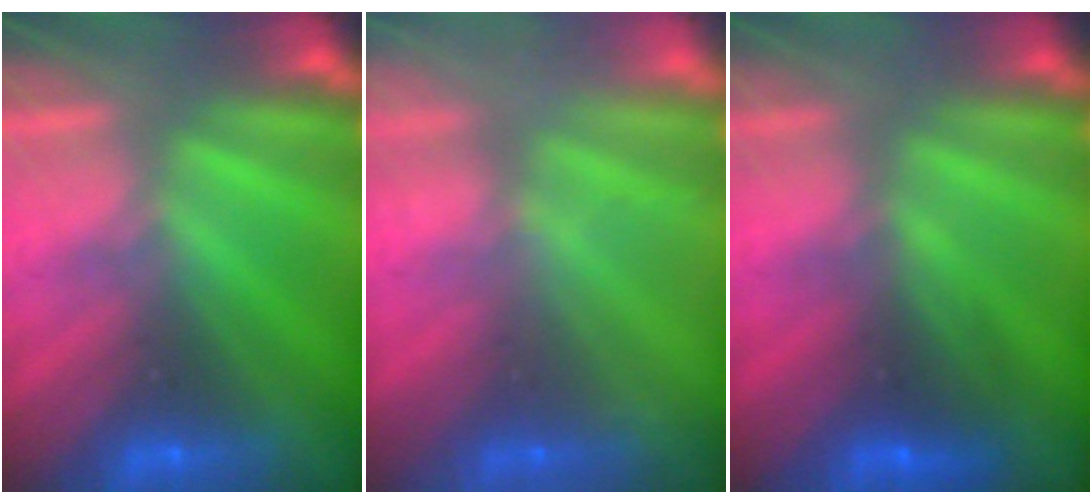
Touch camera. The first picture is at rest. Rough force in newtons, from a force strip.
{"total": 2.3}
{"total": 2.7}